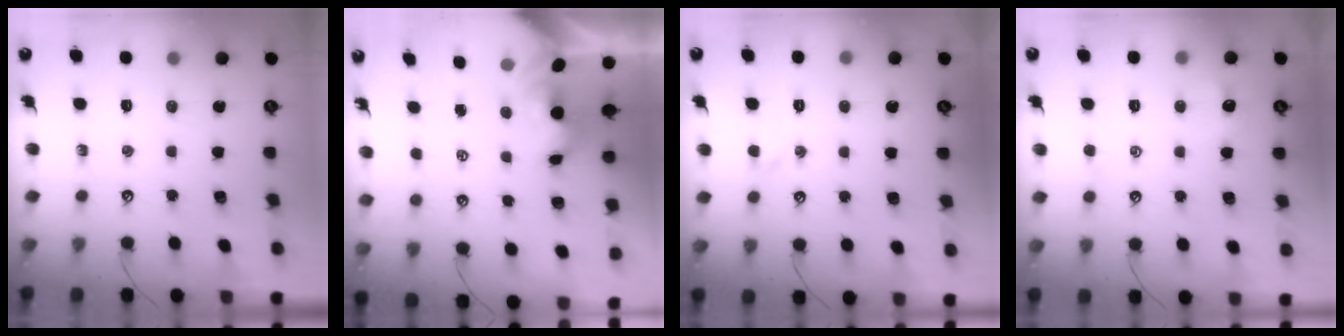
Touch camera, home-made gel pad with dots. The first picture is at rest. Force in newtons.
{"total": 1.5, "press": 1.3, "slide": 0.7}
{"total": 0.8, "press": 0.6, "slide": 0.5}
{"total": 0.9, "press": 0.9, "slide": 0.2}